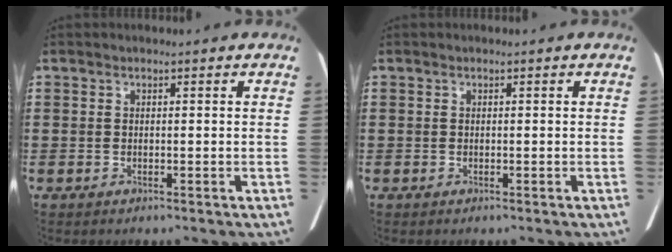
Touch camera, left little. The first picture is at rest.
{"total": 0.0}